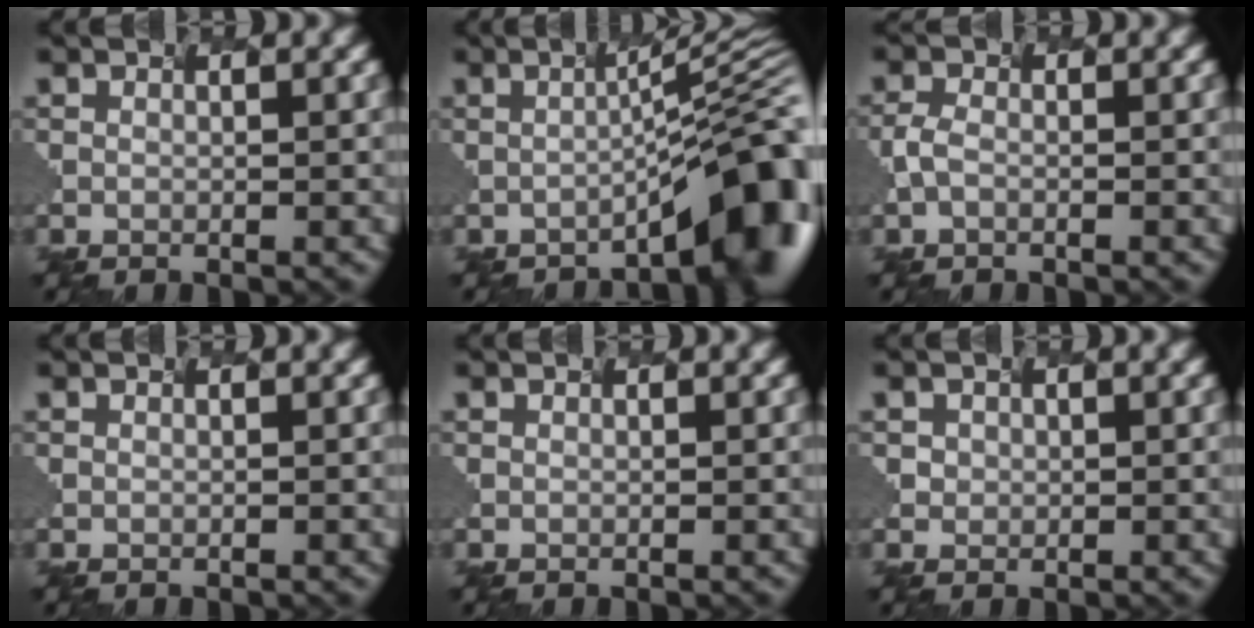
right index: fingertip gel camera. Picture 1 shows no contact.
{"total": 8.1, "force": [-3.5, 1.2, 7.2], "torque": [-0.084, 0.017, -0.050]}
{"total": 1.6, "force": [-1.2, 0.7, 0.8], "torque": [-0.032, 0.004, -0.018]}
{"total": 0.0}
{"total": 0.0}
{"total": 0.9, "force": [0.1, 0.7, -0.6], "torque": [0.007, 0.002, 0.010]}